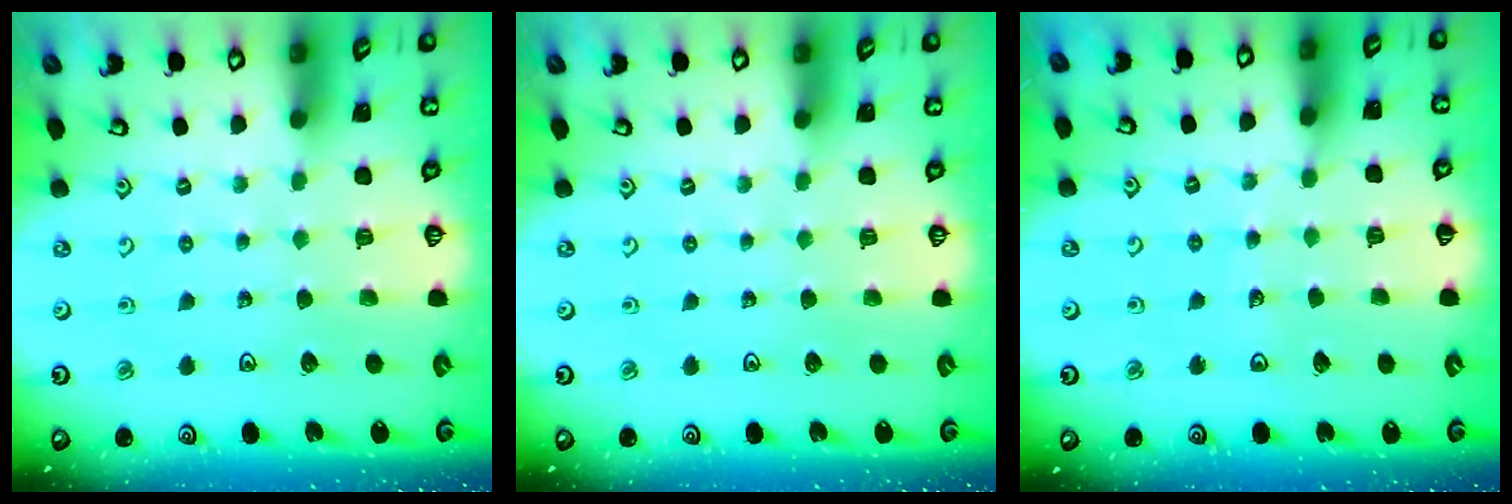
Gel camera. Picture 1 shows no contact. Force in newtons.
{"total": 0.0}
{"total": 2.5, "press": 2.5, "slide": 0.2}